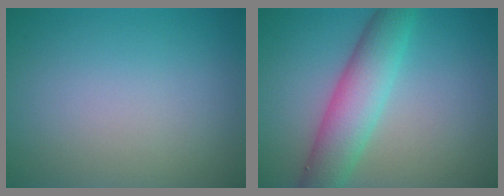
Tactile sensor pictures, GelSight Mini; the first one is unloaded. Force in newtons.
{"total": 5.8, "press": 5.7, "slide": 0.3}